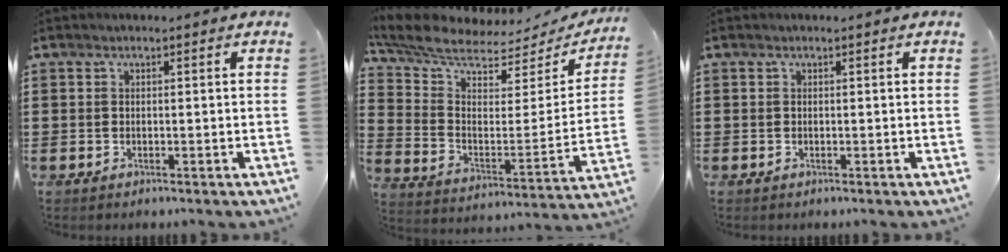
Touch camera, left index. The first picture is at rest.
{"total": 6.2, "force": [5.4, 1.8, 2.5], "torque": [-0.078, -0.048, 0.090]}
{"total": 0.0}